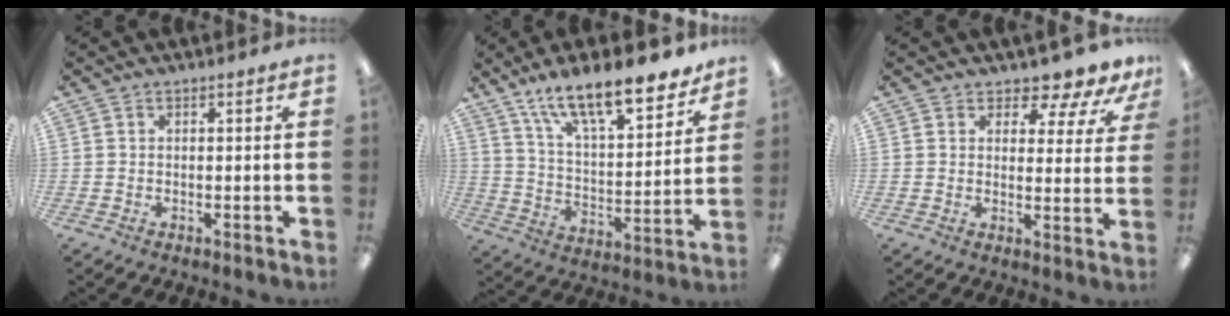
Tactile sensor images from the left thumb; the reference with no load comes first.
{"total": 16.8, "force": [13.7, 5.0, 8.4], "torque": [-0.138, -0.088, 0.234]}
{"total": 7.1, "force": [6.2, 2.3, 2.6], "torque": [-0.036, -0.048, 0.108]}